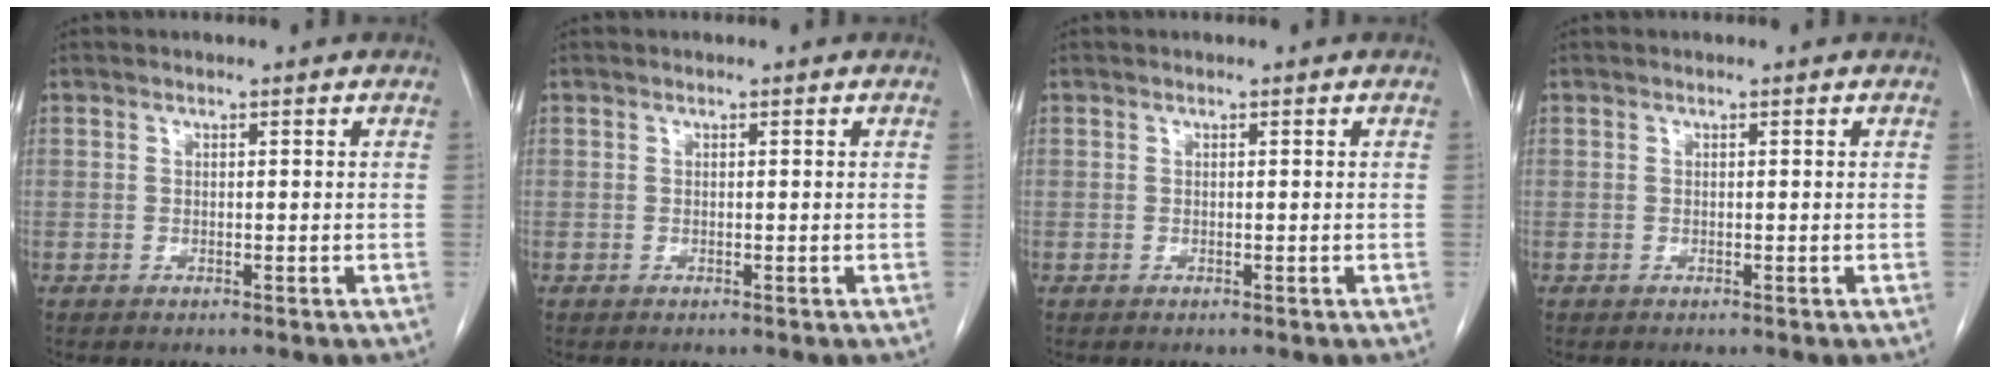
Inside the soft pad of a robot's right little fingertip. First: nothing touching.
{"total": 0.0}
{"total": 0.0}
{"total": 0.0}